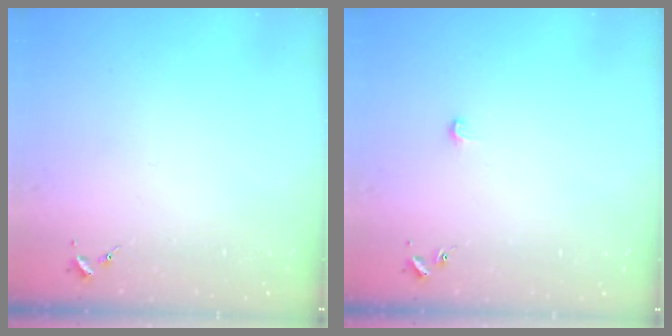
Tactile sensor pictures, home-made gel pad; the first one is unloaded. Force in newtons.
{"total": 4.0, "press": 4.0, "slide": 0.4}